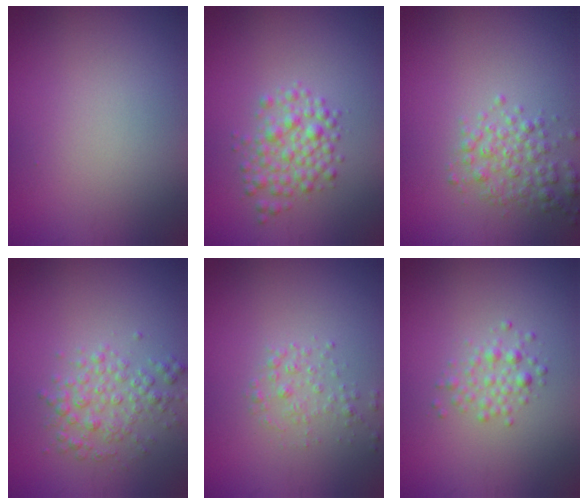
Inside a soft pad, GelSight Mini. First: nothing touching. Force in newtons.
{"total": 3.0, "press": 3.0, "slide": 0.1}
{"total": 2.7, "press": 2.7, "slide": 0.0}
{"total": 2.8, "press": 2.8, "slide": 0.0}
{"total": 1.4, "press": 1.4, "slide": 0.0}
{"total": 1.7, "press": 1.7, "slide": 0.1}